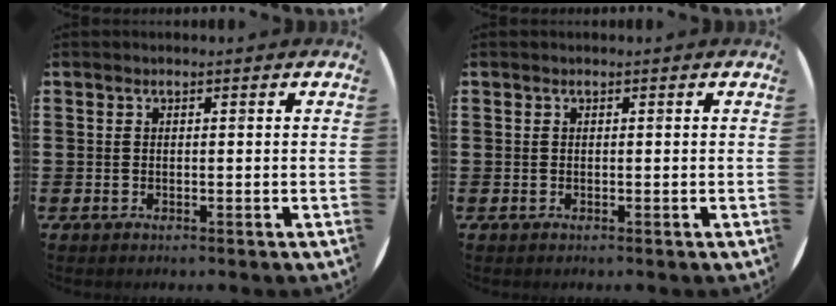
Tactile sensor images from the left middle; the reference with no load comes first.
{"total": 0.0}